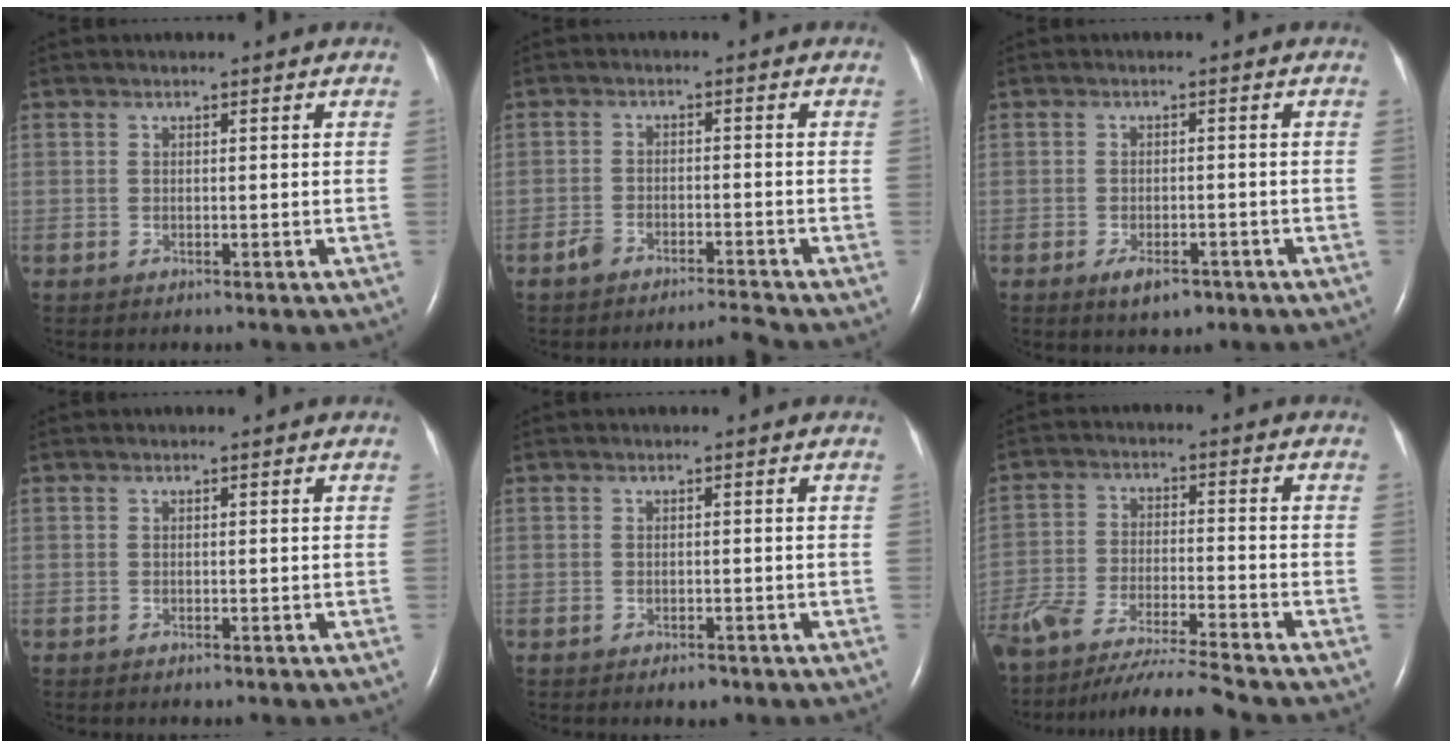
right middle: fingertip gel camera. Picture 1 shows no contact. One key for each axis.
{"total": 3.1, "fx": -2.9, "fy": 0.0, "fz": 1.0, "tx": -0.027, "ty": -0.007, "tz": -0.052}
{"total": 3.7, "fx": -2.3, "fy": 1.6, "fz": 2.4, "tx": -0.043, "ty": -0.002, "tz": -0.030}
{"total": 0.0}
{"total": 1.3, "fx": -0.9, "fy": 0.6, "fz": 0.8, "tx": -0.012, "ty": -0.001, "tz": -0.008}
{"total": 14.0, "fx": -12.7, "fy": -1.3, "fz": 5.8, "tx": -0.105, "ty": -0.021, "tz": -0.224}